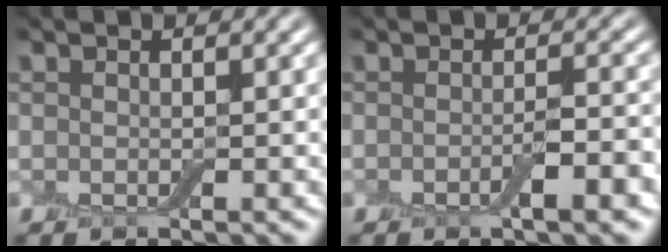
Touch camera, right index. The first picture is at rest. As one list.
[{"total": 2.2, "force": [-1.1, 0.3, 1.9], "torque": [-0.029, 0.000, -0.018]}]